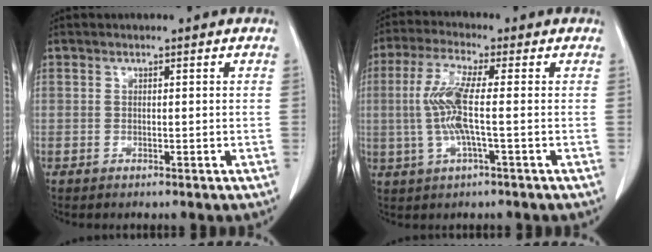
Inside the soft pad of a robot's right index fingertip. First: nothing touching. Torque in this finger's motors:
{"motor_torque": [1.31, -0.08, 0.66, 0.21]}